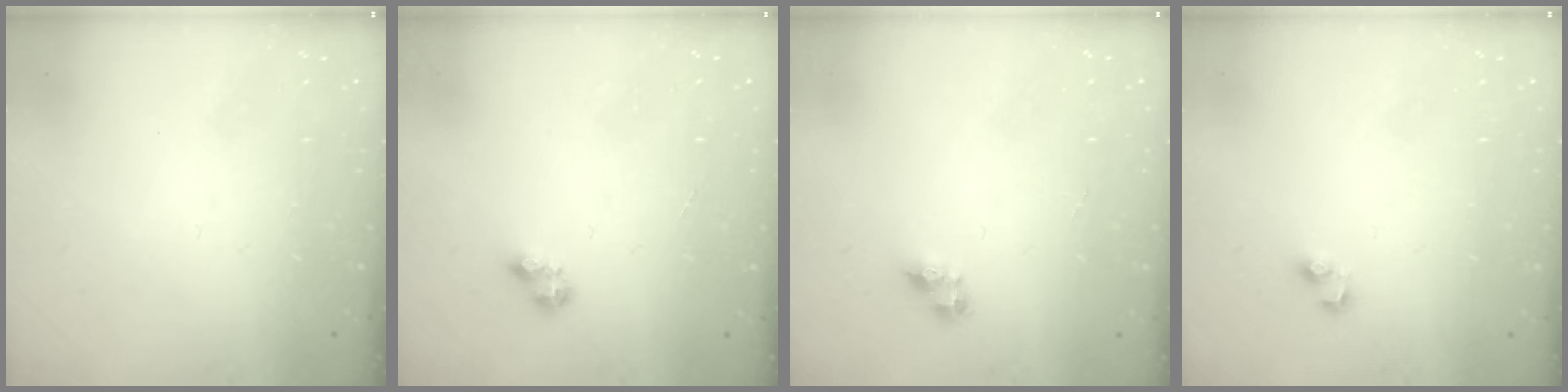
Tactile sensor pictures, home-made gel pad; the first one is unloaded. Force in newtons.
{"total": 3.0, "press": 2.9, "slide": 0.5}
{"total": 5.1, "press": 5.1, "slide": 0.6}
{"total": 2.5, "press": 2.5, "slide": 0.3}